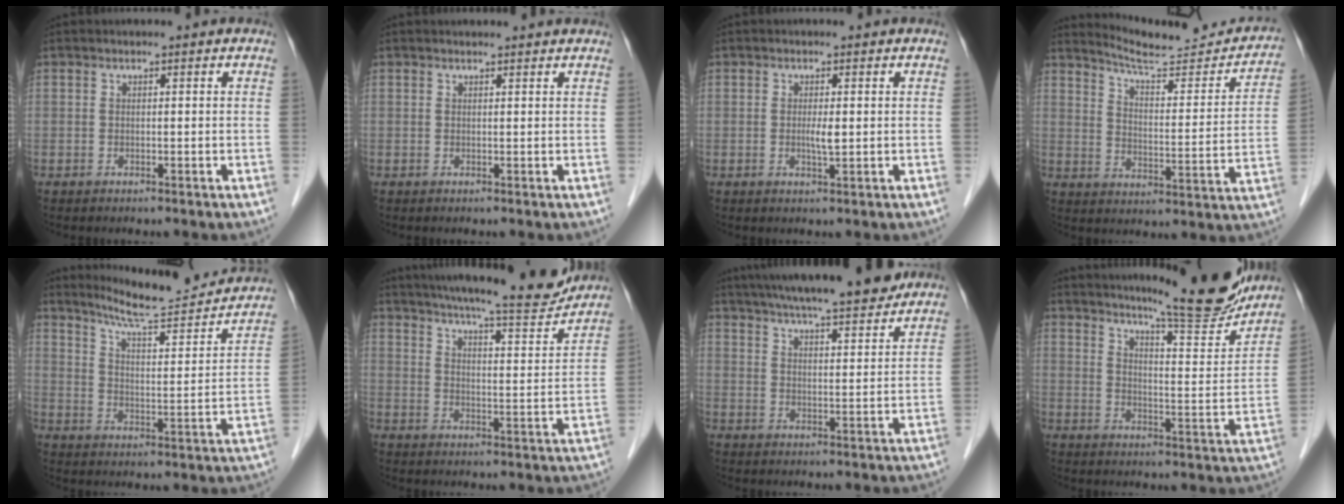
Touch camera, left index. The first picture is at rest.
{"total": 3.1, "force": [3.0, 0.1, 0.6], "torque": [-0.010, 0.011, 0.032]}
{"total": 1.8, "force": [0.1, 0.2, 1.8], "torque": [-0.035, -0.002, 0.002]}
{"total": 16.4, "force": [15.8, 1.4, 4.3], "torque": [-0.060, -0.044, 0.210]}
{"total": 17.4, "force": [16.3, 1.0, 6.0], "torque": [-0.092, -0.035, 0.223]}
{"total": 17.6, "force": [16.0, 1.1, 7.1], "torque": [-0.110, -0.018, 0.219]}
{"total": 18.1, "force": [15.8, 1.5, 8.5], "torque": [-0.141, 0.022, 0.229]}
{"total": 16.8, "force": [15.2, 0.6, 7.0], "torque": [-0.102, -0.041, 0.203]}